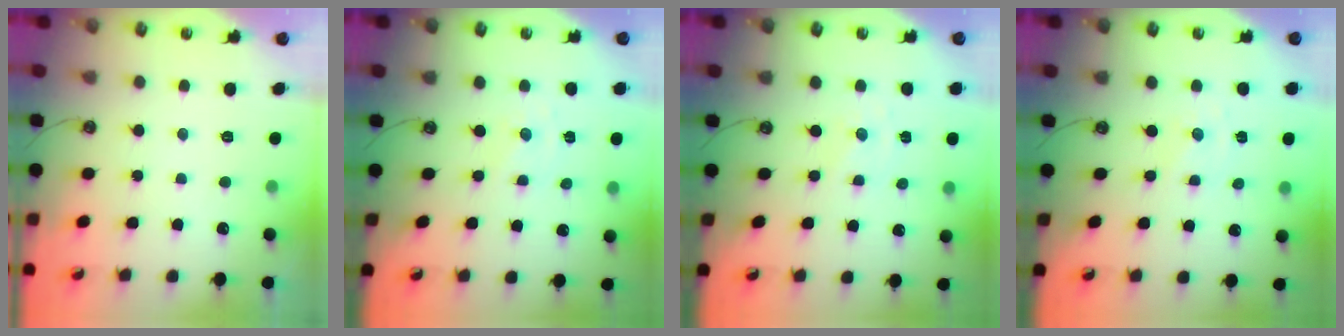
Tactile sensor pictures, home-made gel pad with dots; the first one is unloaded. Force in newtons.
{"total": 0.0}
{"total": 0.0}
{"total": 0.0}